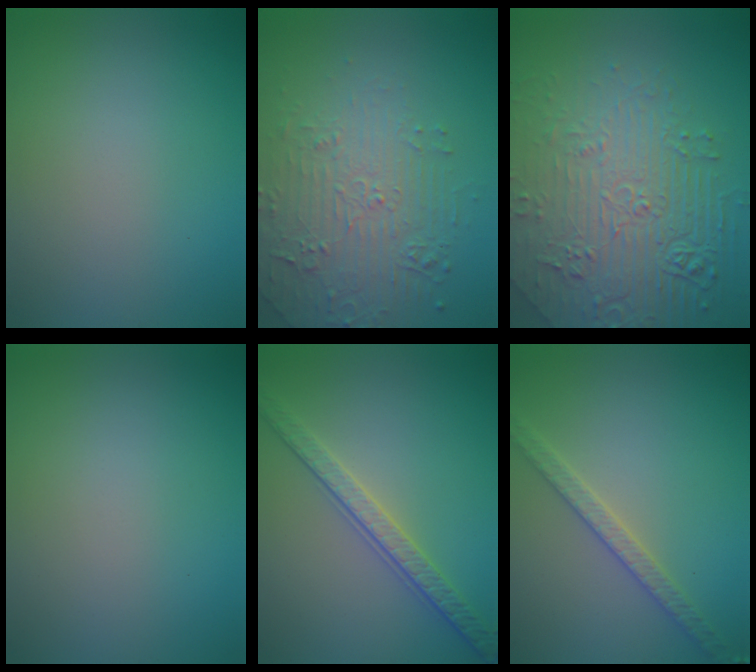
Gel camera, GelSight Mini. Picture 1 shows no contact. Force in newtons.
{"total": 5.0, "press": 3.7, "slide": 3.4}
{"total": 8.5, "press": 6.3, "slide": 5.7}
{"total": 0.0}
{"total": 3.5, "press": 3.2, "slide": 1.3}
{"total": 2.9, "press": 2.8, "slide": 0.6}